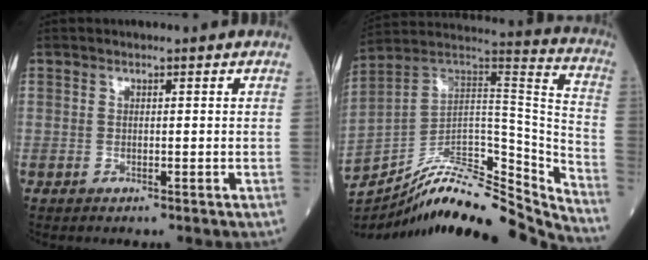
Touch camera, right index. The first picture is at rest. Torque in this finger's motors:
{"motor_torque": [-0.23, -0.45, 0.30, 0.06]}